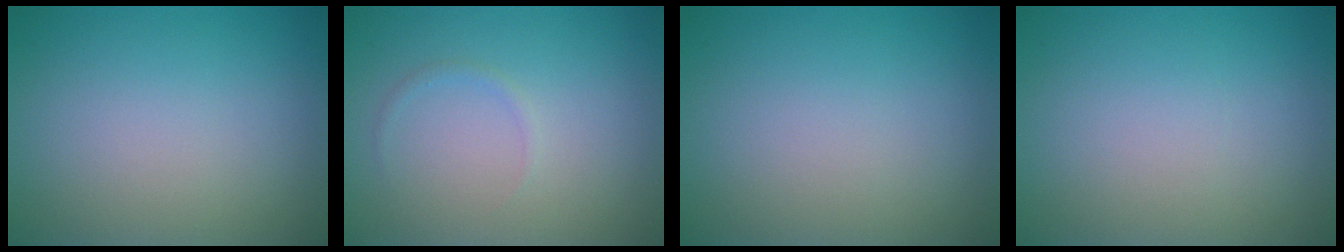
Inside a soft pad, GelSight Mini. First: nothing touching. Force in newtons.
{"total": 0.7, "press": 0.7, "slide": 0.1}
{"total": 0.0}
{"total": 0.0}